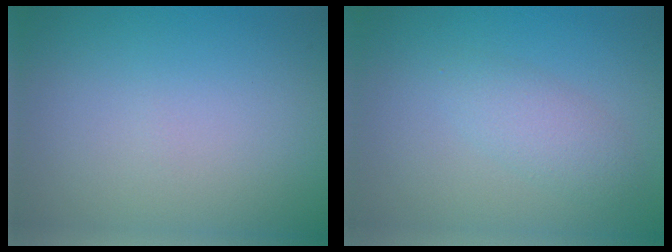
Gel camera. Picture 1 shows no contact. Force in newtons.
{"total": 2.2, "press": 2.2, "slide": 0.1}